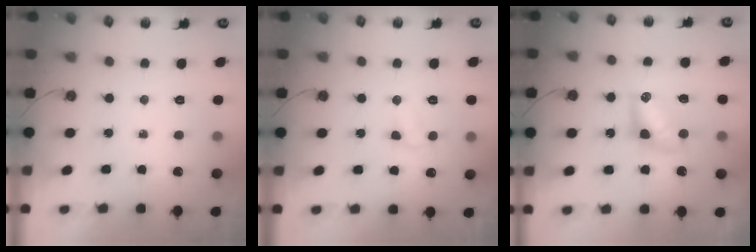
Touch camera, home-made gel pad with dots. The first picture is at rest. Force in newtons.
{"total": 4.4, "press": 4.3, "slide": 0.6}
{"total": 7.9, "press": 7.9, "slide": 0.7}